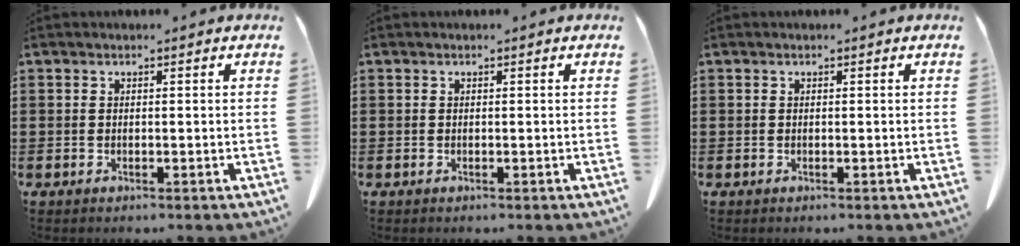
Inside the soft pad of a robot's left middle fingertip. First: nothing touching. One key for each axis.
{"total": 0.0}
{"total": 0.0}